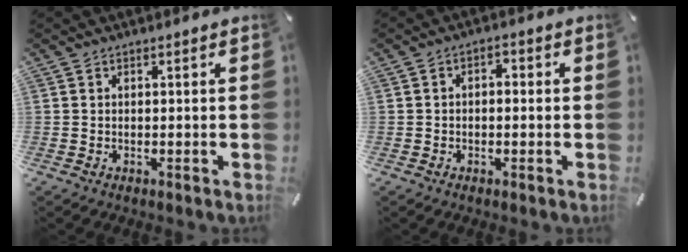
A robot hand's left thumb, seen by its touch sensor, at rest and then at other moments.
{"total": 2.3, "force": [-1.2, 1.5, 1.3], "torque": [-0.023, 0.011, -0.024]}